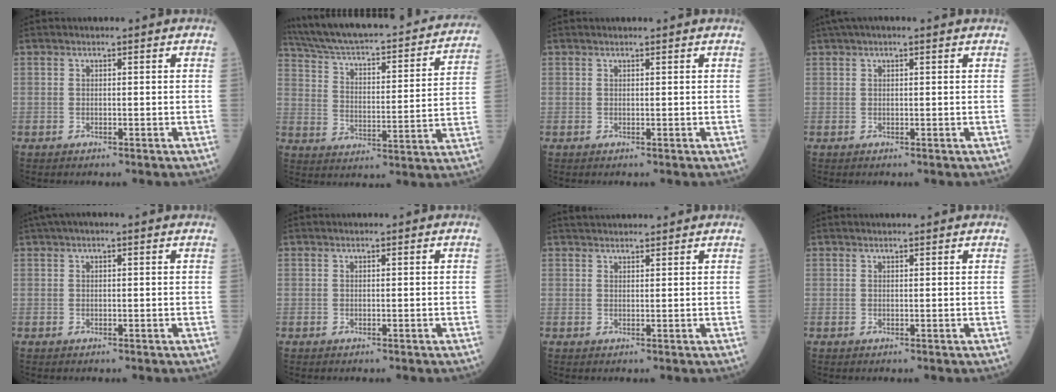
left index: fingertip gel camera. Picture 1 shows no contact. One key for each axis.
{"total": 30.1, "fx": 26.6, "fy": 5.5, "fz": 12.8, "tx": -0.215, "ty": -0.032, "tz": 0.347}
{"total": 1.0, "fx": 1.0, "fy": 0.0, "fz": 0.3, "tx": -0.006, "ty": 0.010, "tz": 0.015}
{"total": 4.2, "fx": 3.2, "fy": 0.3, "fz": 2.7, "tx": -0.048, "ty": 0.039, "tz": 0.049}
{"total": 2.9, "fx": 1.9, "fy": 0.3, "fz": 2.1, "tx": -0.039, "ty": 0.032, "tz": 0.029}
{"total": 0.0}
{"total": 5.7, "fx": 5.4, "fy": 0.9, "fz": 1.7, "tx": -0.021, "ty": 0.038, "tz": 0.077}
{"total": 2.0, "fx": 1.8, "fy": 0.2, "fz": 0.6, "tx": -0.008, "ty": 0.014, "tz": 0.023}